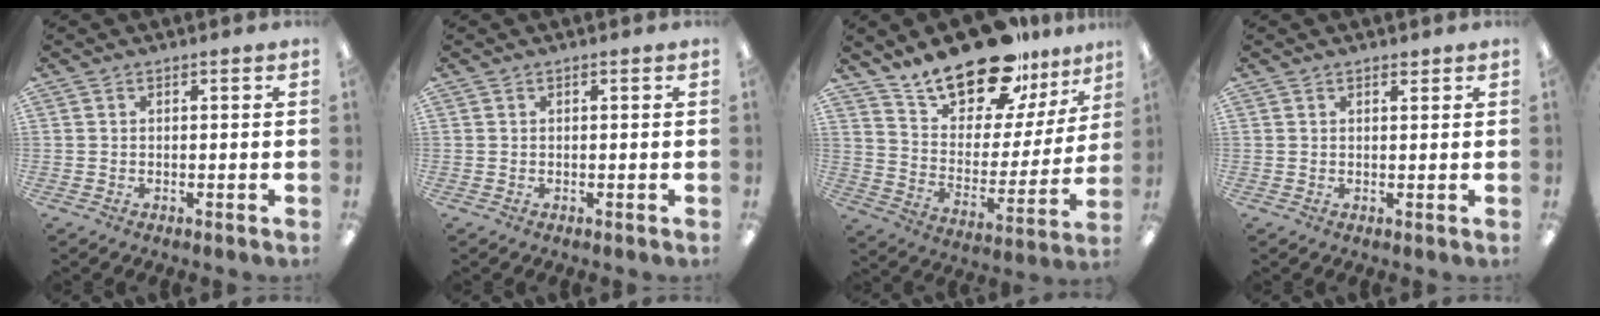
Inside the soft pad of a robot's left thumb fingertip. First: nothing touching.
{"total": 0.0}
{"total": 22.0, "force": [17.7, 8.8, 9.7], "torque": [-0.162, -0.124, 0.309]}
{"total": 1.1, "force": [1.0, 0.4, 0.4], "torque": [-0.001, -0.004, 0.017]}